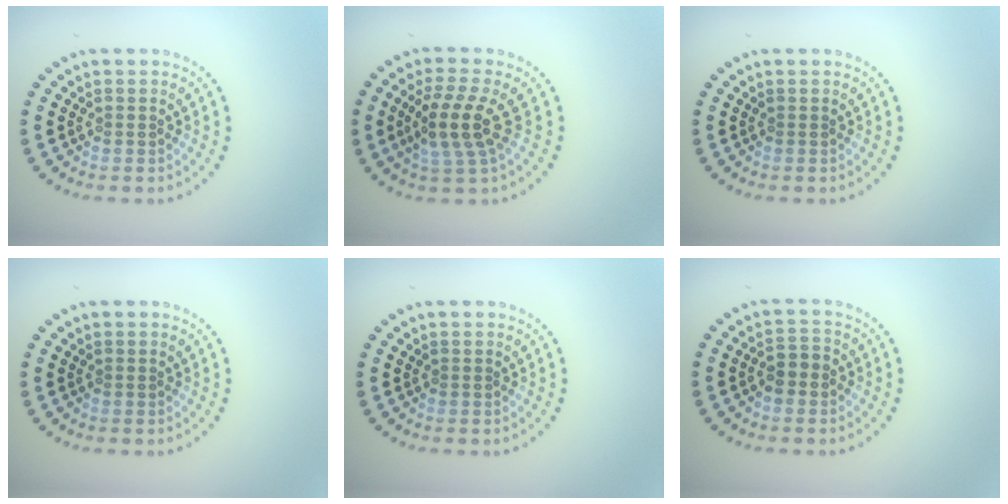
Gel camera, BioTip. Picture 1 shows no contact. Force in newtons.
{"total": 3.8, "press": 3.4, "slide": 1.8}
{"total": 0.0}
{"total": 0.0}
{"total": 0.0}
{"total": 1.8, "press": 1.7, "slide": 0.7}